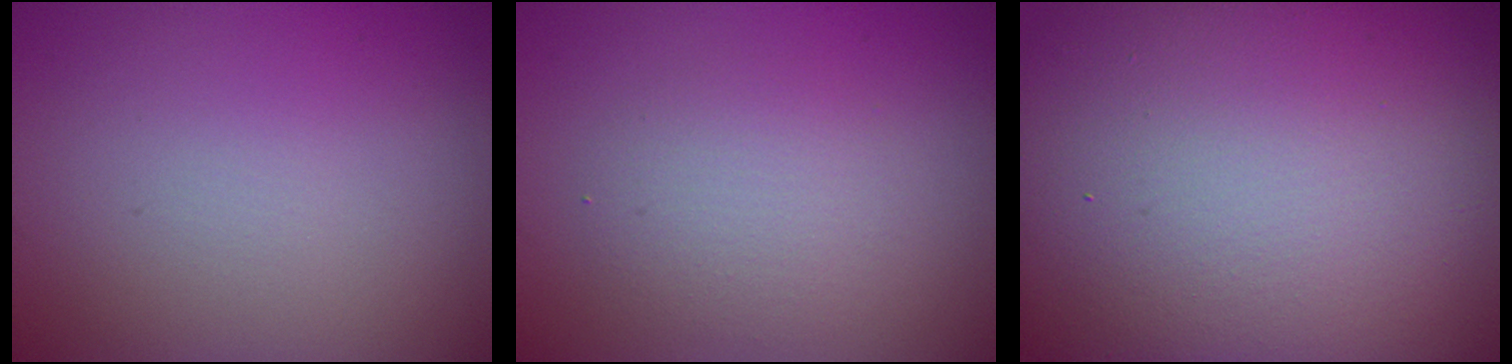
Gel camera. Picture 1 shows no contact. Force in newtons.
{"total": 2.6, "press": 2.6, "slide": 0.3}
{"total": 22.1, "press": 22.0, "slide": 1.5}